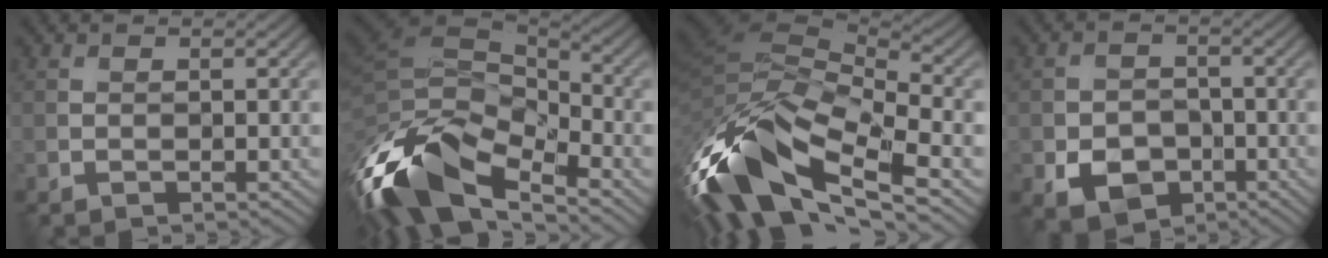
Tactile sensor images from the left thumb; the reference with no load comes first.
{"total": 16.4, "force": [-8.2, 8.2, 11.6], "torque": [-0.285, -0.038, -0.130]}
{"total": 16.3, "force": [-7.3, 7.2, 12.7], "torque": [-0.302, -0.018, -0.141]}
{"total": 5.6, "force": [-2.5, 4.1, 2.9], "torque": [-0.054, -0.011, -0.046]}